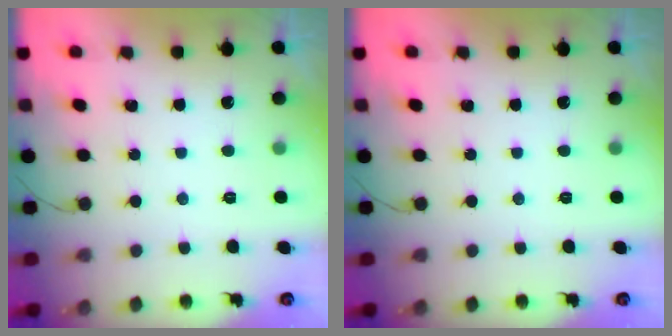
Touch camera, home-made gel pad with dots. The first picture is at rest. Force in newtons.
{"total": 0.0}